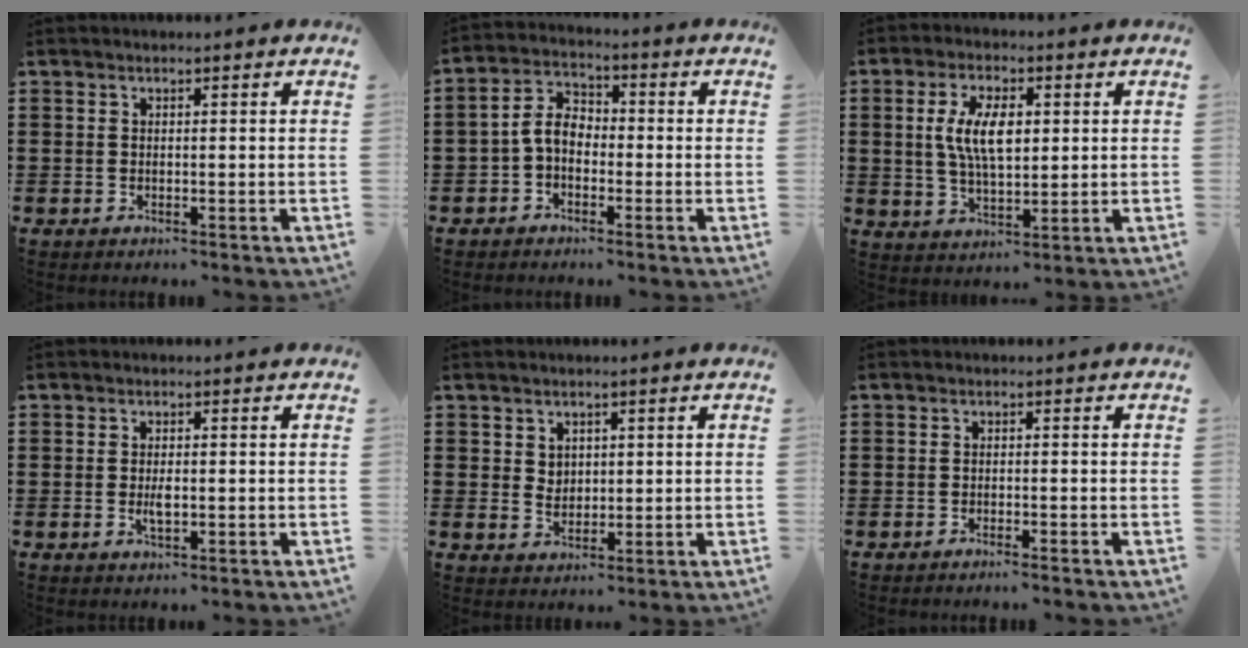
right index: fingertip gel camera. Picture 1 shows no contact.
{"total": 4.7, "force": [-1.2, 3.0, 3.4], "torque": [-0.088, 0.007, -0.030]}
{"total": 8.0, "force": [1.4, 3.6, 7.1], "torque": [-0.148, 0.009, 0.021]}
{"total": 2.4, "force": [-0.2, 0.9, 2.2], "torque": [-0.041, 0.000, -0.004]}
{"total": 2.4, "force": [1.1, 2.0, 0.7], "torque": [-0.014, 0.007, 0.017]}
{"total": 0.9, "force": [-0.8, -0.3, 0.3], "torque": [-0.006, -0.001, -0.016]}